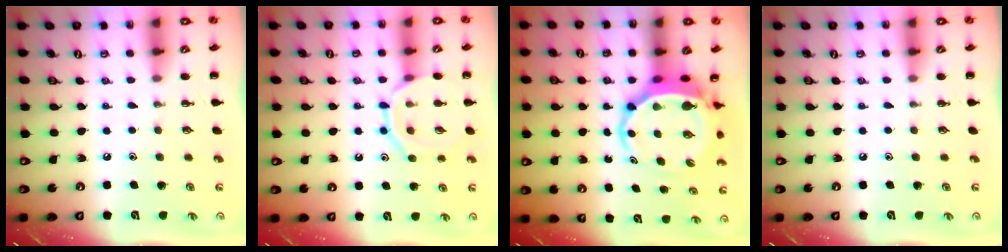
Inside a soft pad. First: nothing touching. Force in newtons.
{"total": 11.4, "press": 11.4, "slide": 0.8}
{"total": 6.8, "press": 6.6, "slide": 1.6}
{"total": 0.0}